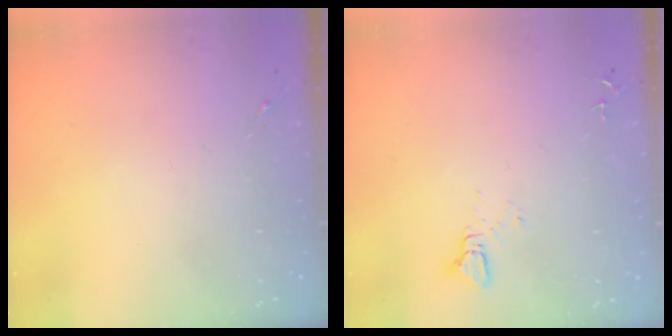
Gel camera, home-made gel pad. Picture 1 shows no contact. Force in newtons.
{"total": 2.4, "press": 2.4, "slide": 0.1}